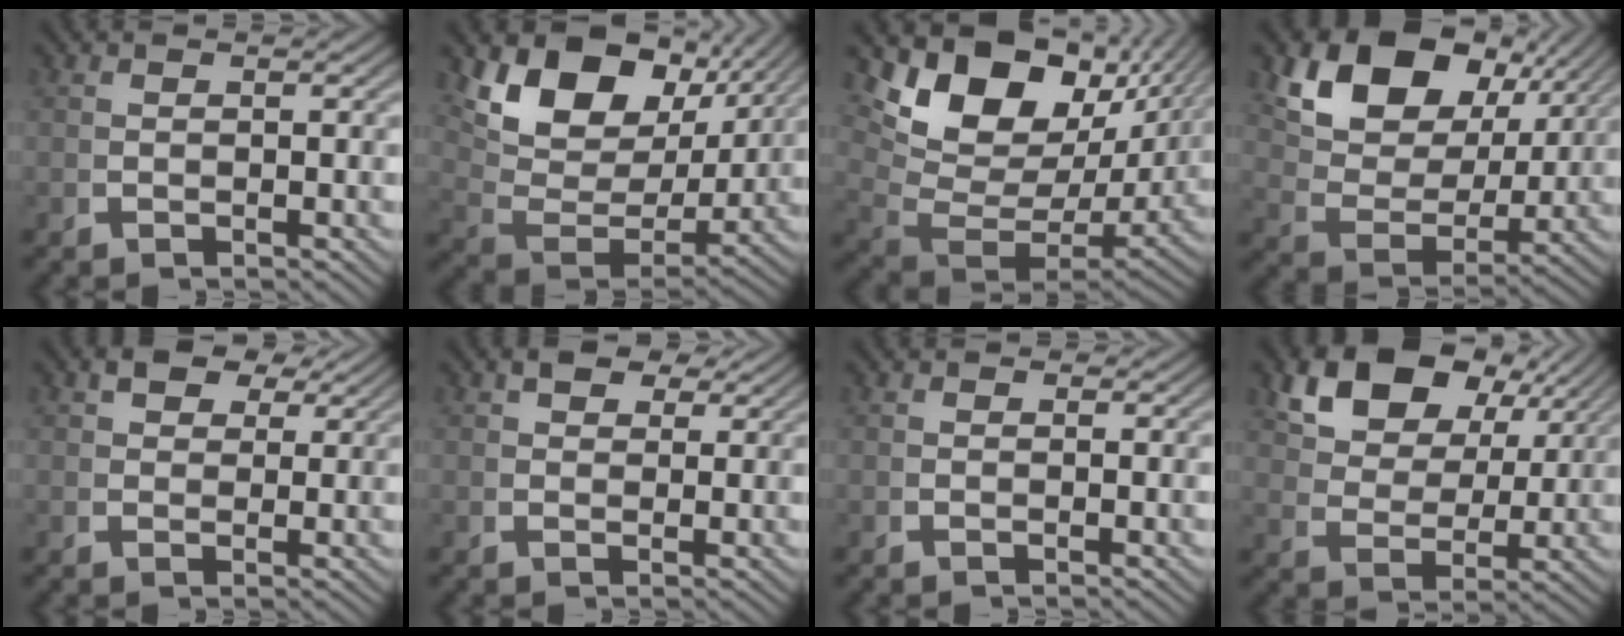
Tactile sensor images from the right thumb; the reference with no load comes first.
{"total": 12.2, "force": [4.1, 7.5, 8.8], "torque": [-0.165, -0.005, 0.068]}
{"total": 13.5, "force": [1.6, 9.0, 9.9], "torque": [-0.188, -0.034, 0.038]}
{"total": 12.1, "force": [5.2, 7.2, 8.3], "torque": [-0.161, 0.006, 0.086]}
{"total": 4.3, "force": [3.1, 2.1, 1.9], "torque": [-0.031, 0.002, 0.053]}
{"total": 3.5, "force": [2.7, 1.7, 1.5], "torque": [-0.019, 0.000, 0.045]}
{"total": 0.6, "force": [0.4, 0.5, 0.1], "torque": [0.000, -0.004, 0.005]}
{"total": 9.1, "force": [5.3, 4.8, 5.6], "torque": [-0.112, 0.009, 0.095]}